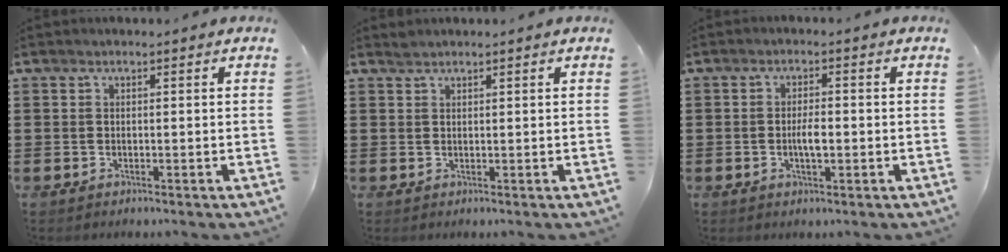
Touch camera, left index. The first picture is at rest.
{"total": 0.9, "force": [0.8, 0.1, 0.2], "torque": [-0.005, 0.000, 0.016]}
{"total": 3.2, "force": [-0.5, 1.1, 2.9], "torque": [-0.054, 0.005, -0.011]}